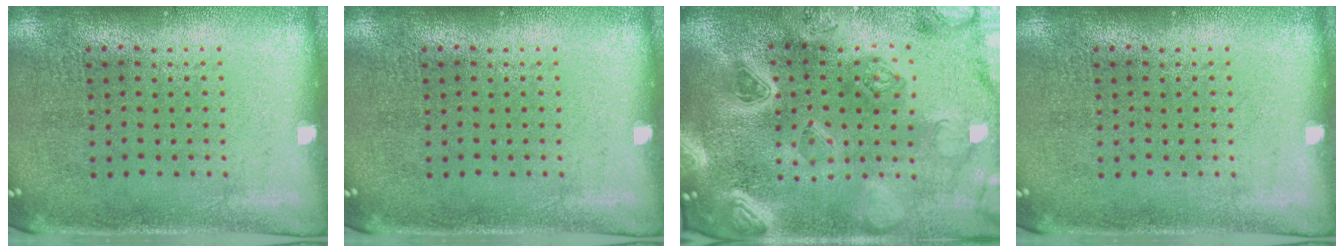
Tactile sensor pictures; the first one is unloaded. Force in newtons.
{"total": 0.0}
{"total": 4.2, "press": 3.7, "slide": 1.9}
{"total": 0.0}